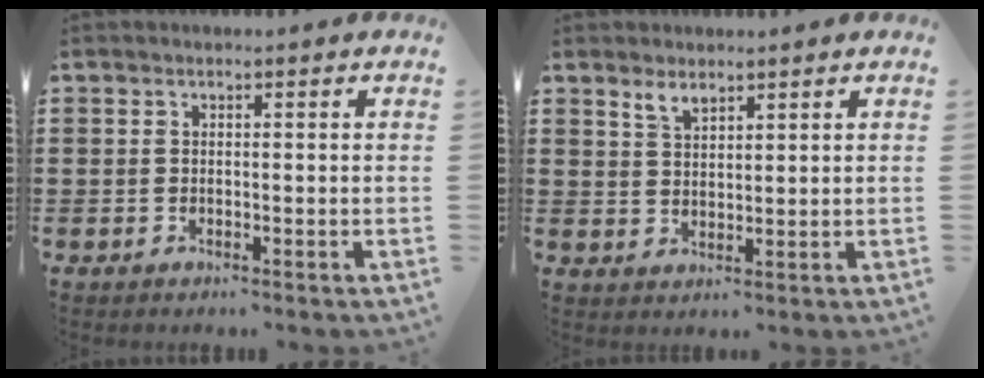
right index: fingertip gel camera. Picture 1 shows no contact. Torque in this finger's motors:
{"motor_torque": [0.00, 0.00, 0.04, 0.02]}